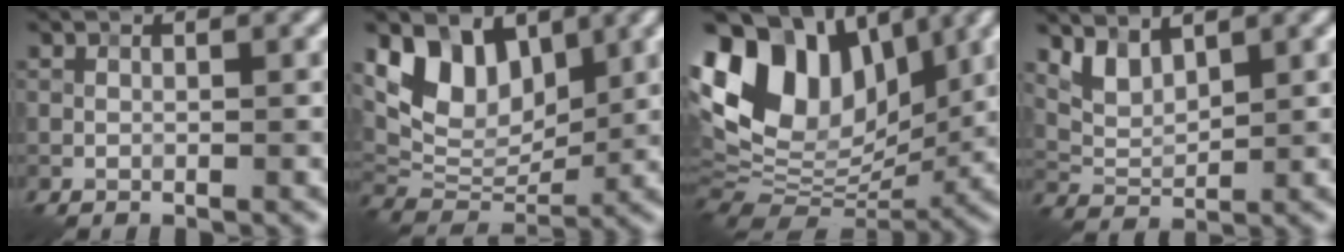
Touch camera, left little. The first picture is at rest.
{"total": 7.3, "force": [3.7, 4.6, 4.3], "torque": [-0.075, -0.009, 0.063]}
{"total": 15.1, "force": [4.9, 9.6, 10.6], "torque": [-0.206, 0.035, 0.079]}
{"total": 2.8, "force": [2.0, 1.2, 1.6], "torque": [-0.041, -0.011, 0.046]}